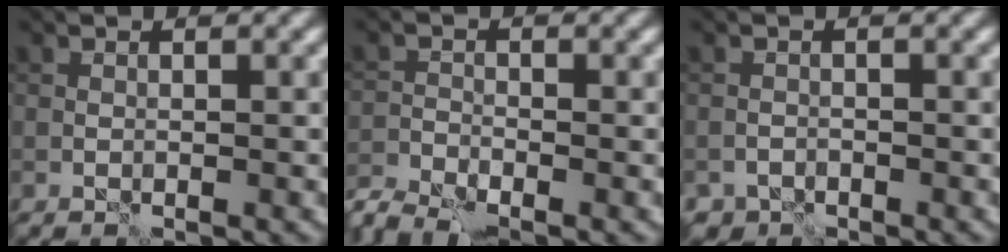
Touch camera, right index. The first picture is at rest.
{"total": 4.6, "force": [-4.1, 1.0, 1.9], "torque": [-0.041, -0.021, -0.087]}
{"total": 1.7, "force": [-1.5, 0.8, -0.1], "torque": [0.001, 0.005, -0.024]}